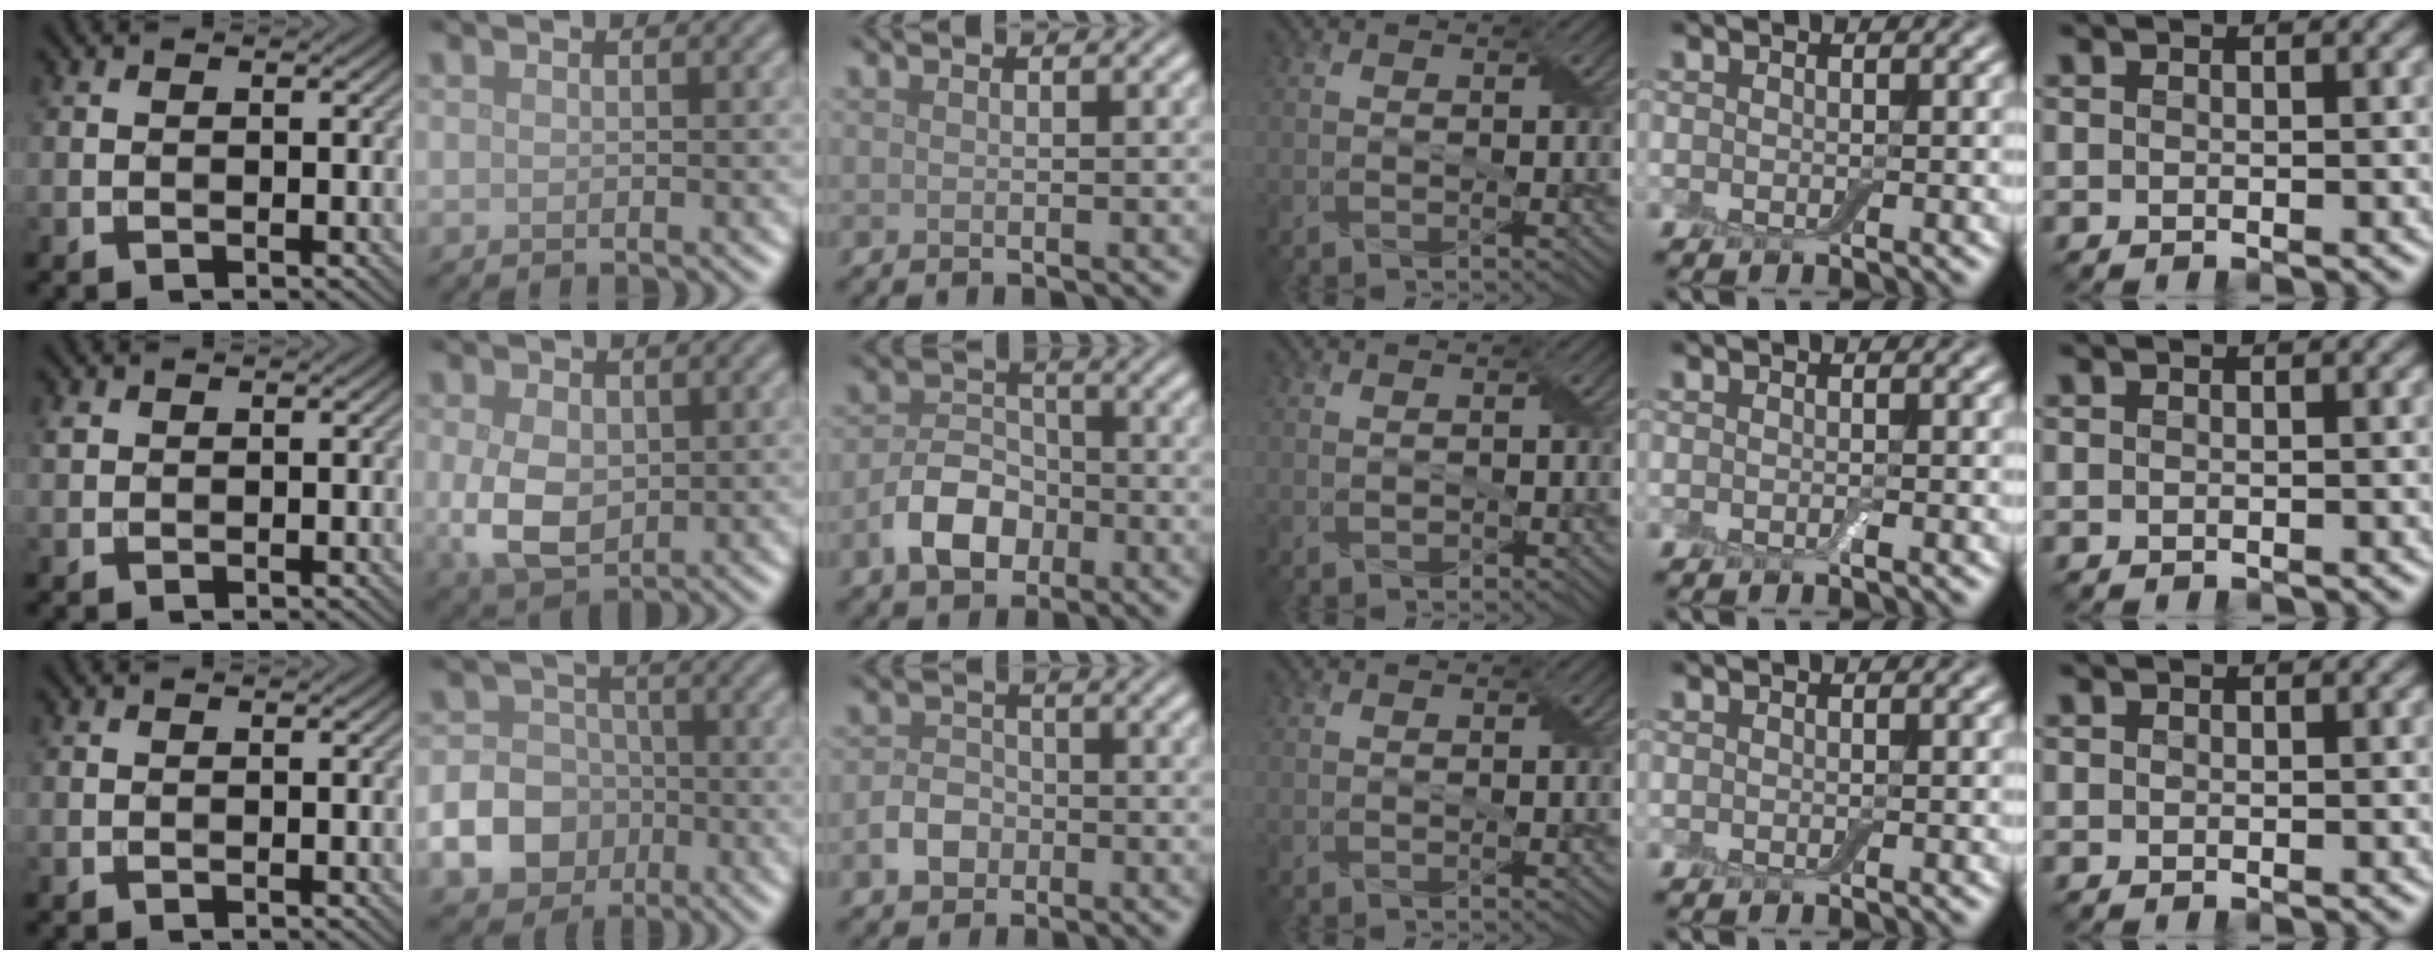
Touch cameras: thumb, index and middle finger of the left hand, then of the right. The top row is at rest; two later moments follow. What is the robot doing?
{"motion": "fold", "object": "aluminum foil"}